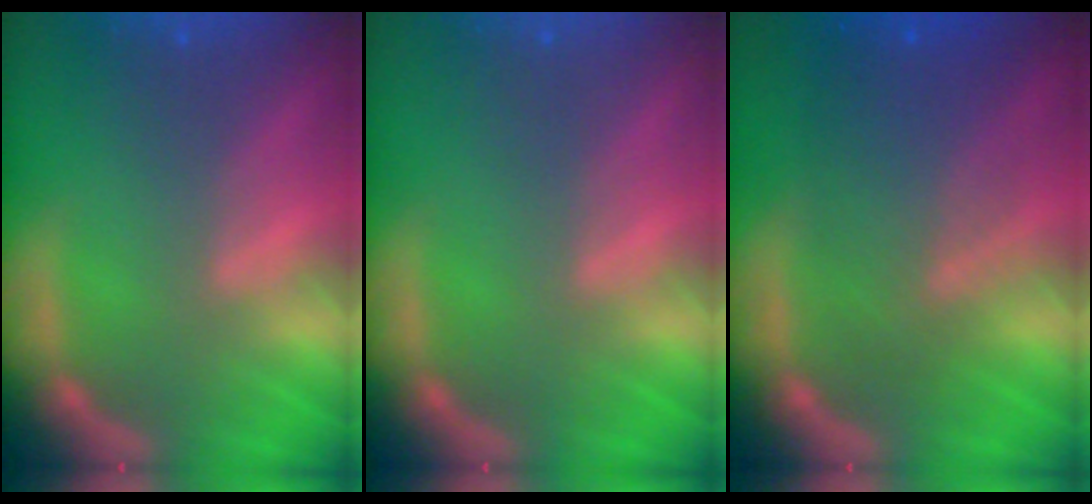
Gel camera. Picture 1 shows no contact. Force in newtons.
{"total": 0.0}
{"total": 7.0}